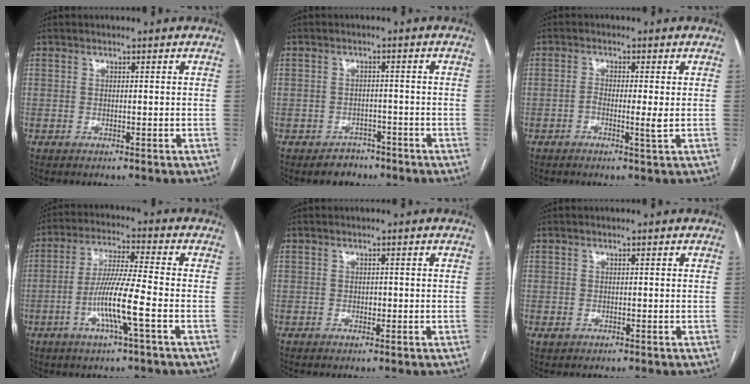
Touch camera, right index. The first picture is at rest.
{"total": 3.3, "force": [-2.3, 2.3, 0.2], "torque": [-0.001, 0.011, -0.031]}
{"total": 2.9, "force": [-0.6, 0.1, 2.8], "torque": [-0.050, -0.002, -0.011]}
{"total": 9.8, "force": [-3.1, -0.3, 9.2], "torque": [-0.180, -0.006, -0.063]}
{"total": 0.7, "force": [-0.1, 0.5, 0.4], "torque": [-0.006, 0.001, -0.003]}
{"total": 0.0}